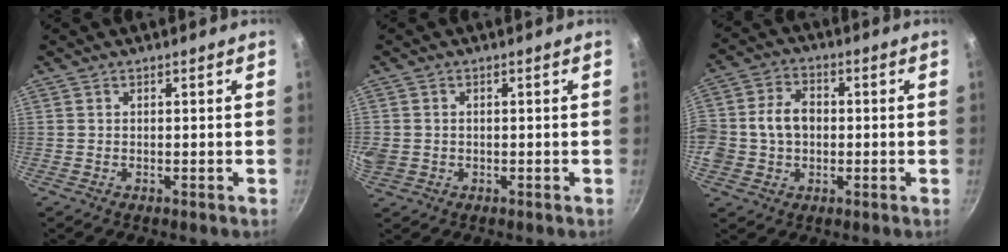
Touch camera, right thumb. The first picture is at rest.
{"total": 5.2, "force": [-0.3, 4.5, 2.6], "torque": [-0.064, 0.003, -0.002]}
{"total": 10.6, "force": [-0.2, 8.3, 6.5], "torque": [-0.115, 0.026, -0.012]}